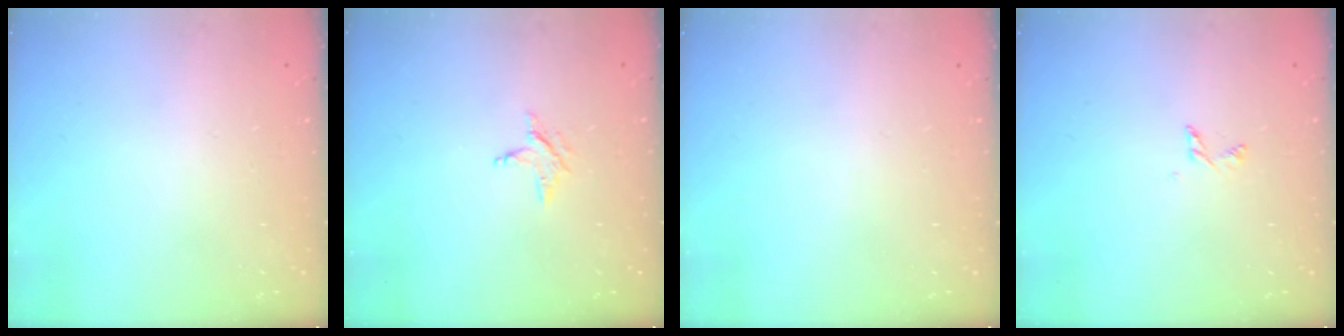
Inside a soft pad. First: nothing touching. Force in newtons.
{"total": 2.5, "press": 2.5, "slide": 0.3}
{"total": 0.0}
{"total": 2.8, "press": 2.8, "slide": 0.2}